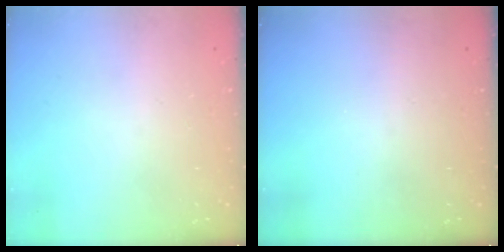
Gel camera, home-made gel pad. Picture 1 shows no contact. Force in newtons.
{"total": 0.0}